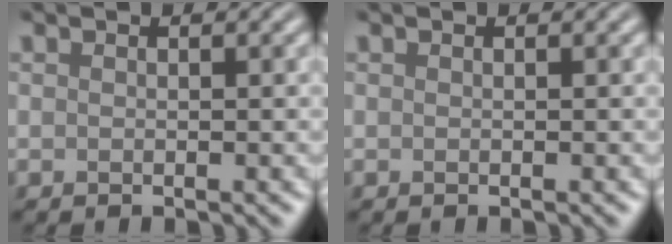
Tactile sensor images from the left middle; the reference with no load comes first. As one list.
[{"total": 0.0}]